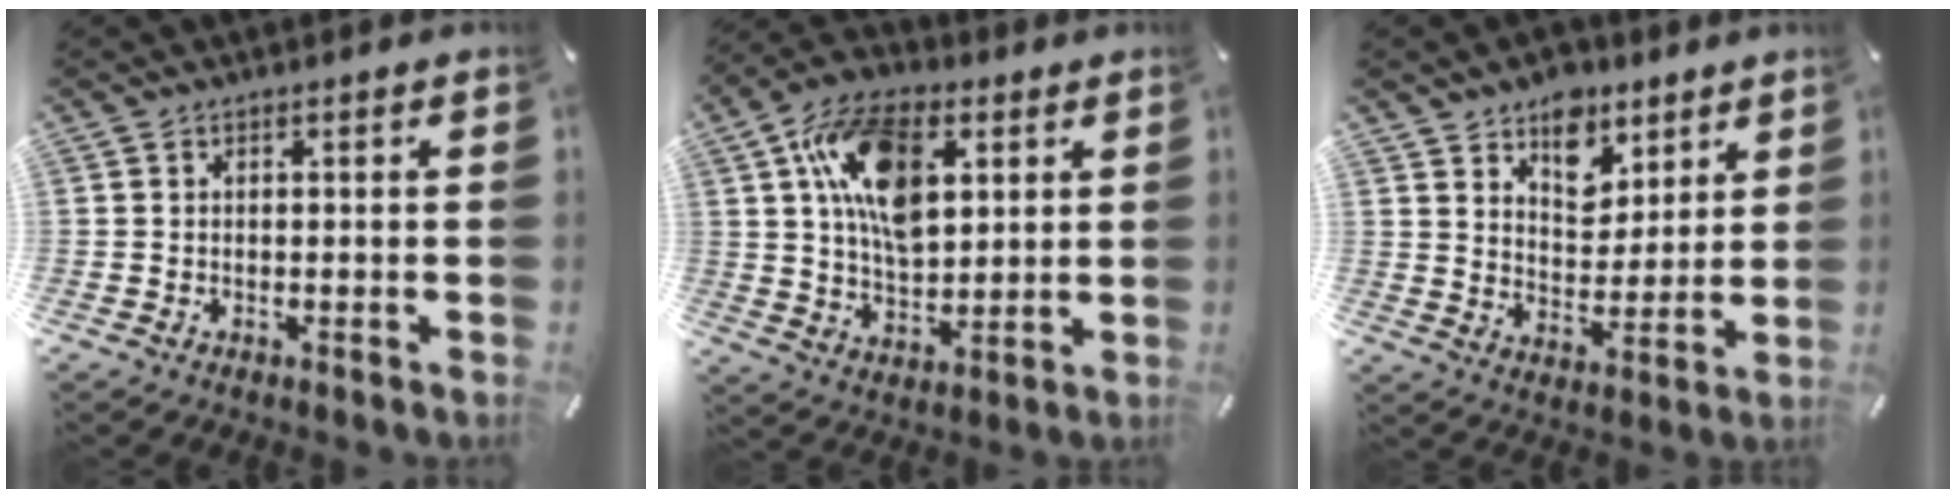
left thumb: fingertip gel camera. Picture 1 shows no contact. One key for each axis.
{"total": 16.5, "fx": 5.6, "fy": 10.3, "fz": 11.7, "tx": -0.219, "ty": 0.004, "tz": 0.100}
{"total": 10.1, "fx": 6.8, "fy": 7.1, "fz": 2.5, "tx": -0.029, "ty": -0.047, "tz": 0.123}